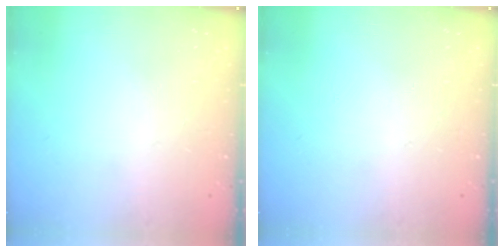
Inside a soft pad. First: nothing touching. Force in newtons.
{"total": 0.0}